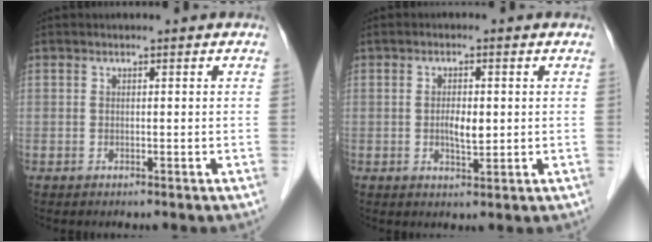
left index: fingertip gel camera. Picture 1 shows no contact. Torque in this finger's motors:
{"motor_torque": [0.19, 0.14, 0.07, 0.04]}